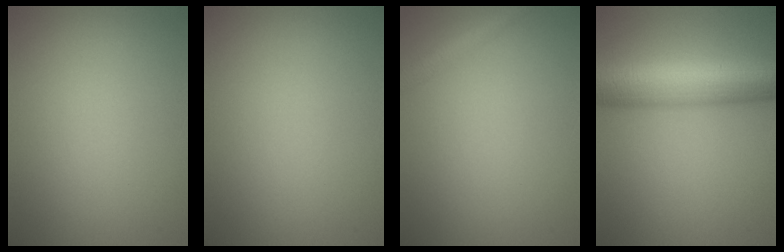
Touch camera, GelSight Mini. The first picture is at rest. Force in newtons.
{"total": 0.0}
{"total": 1.8, "press": 1.8, "slide": 0.0}
{"total": 9.5, "press": 9.5, "slide": 0.3}